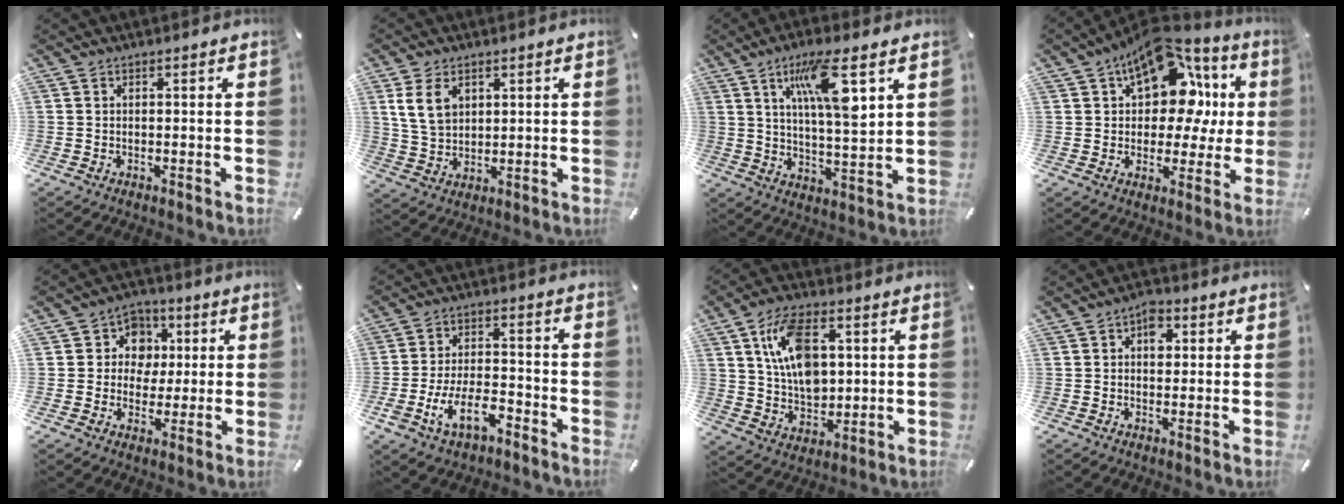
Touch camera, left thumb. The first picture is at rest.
{"total": 7.1, "force": [2.9, 5.2, 3.9], "torque": [-0.087, 0.006, 0.054]}
{"total": 12.3, "force": [6.2, 2.9, 10.2], "torque": [-0.179, -0.014, 0.101]}
{"total": 16.8, "force": [7.1, 10.4, 11.2], "torque": [-0.165, -0.046, 0.125]}
{"total": 8.3, "force": [0.9, 8.0, 1.9], "torque": [-0.020, 0.000, 0.015]}
{"total": 11.6, "force": [-6.0, 5.7, 8.1], "torque": [-0.169, 0.021, -0.112]}
{"total": 13.3, "force": [3.5, 9.3, 8.8], "torque": [-0.153, 0.007, 0.064]}
{"total": 4.3, "force": [1.1, 2.9, 2.9], "torque": [-0.029, -0.003, 0.010]}